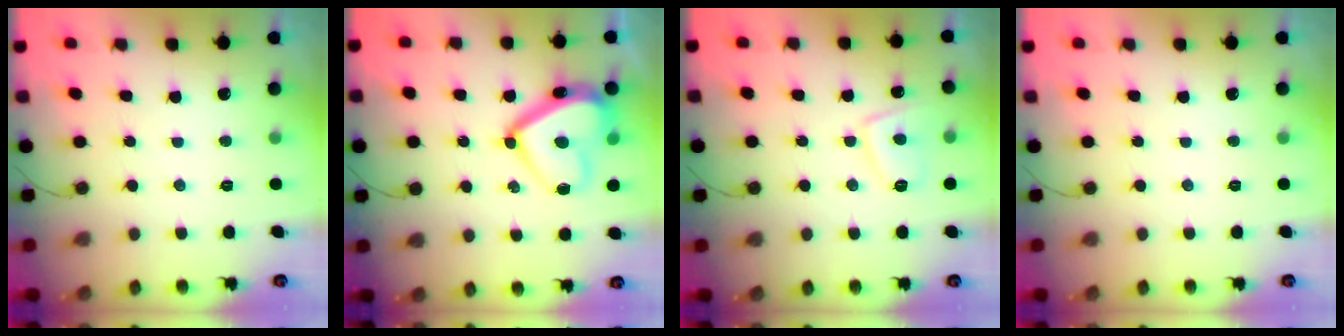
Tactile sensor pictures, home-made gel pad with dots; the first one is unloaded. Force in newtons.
{"total": 16.7, "press": 16.7, "slide": 1.5}
{"total": 7.0, "press": 6.9, "slide": 1.2}
{"total": 0.0}